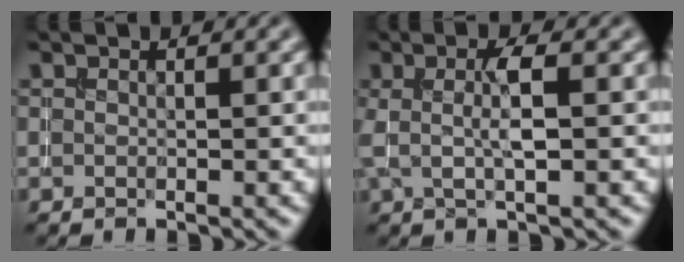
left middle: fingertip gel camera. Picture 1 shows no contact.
{"total": 3.0, "force": [0.3, 0.4, 3.0], "torque": [-0.057, 0.003, 0.003]}